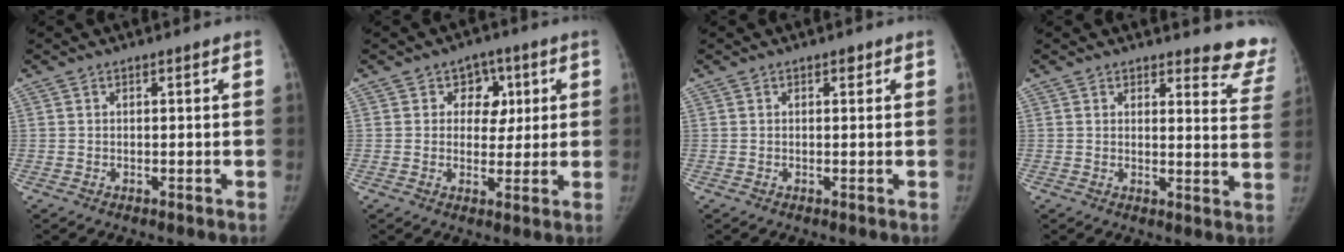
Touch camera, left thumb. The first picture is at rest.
{"total": 6.1, "force": [2.0, 5.1, 2.8], "torque": [0.005, -0.002, 0.023]}
{"total": 0.9, "force": [0.5, 0.5, 0.5], "torque": [-0.002, -0.002, 0.005]}
{"total": 10.1, "force": [9.8, 2.5, 0.9], "torque": [0.038, -0.098, 0.076]}